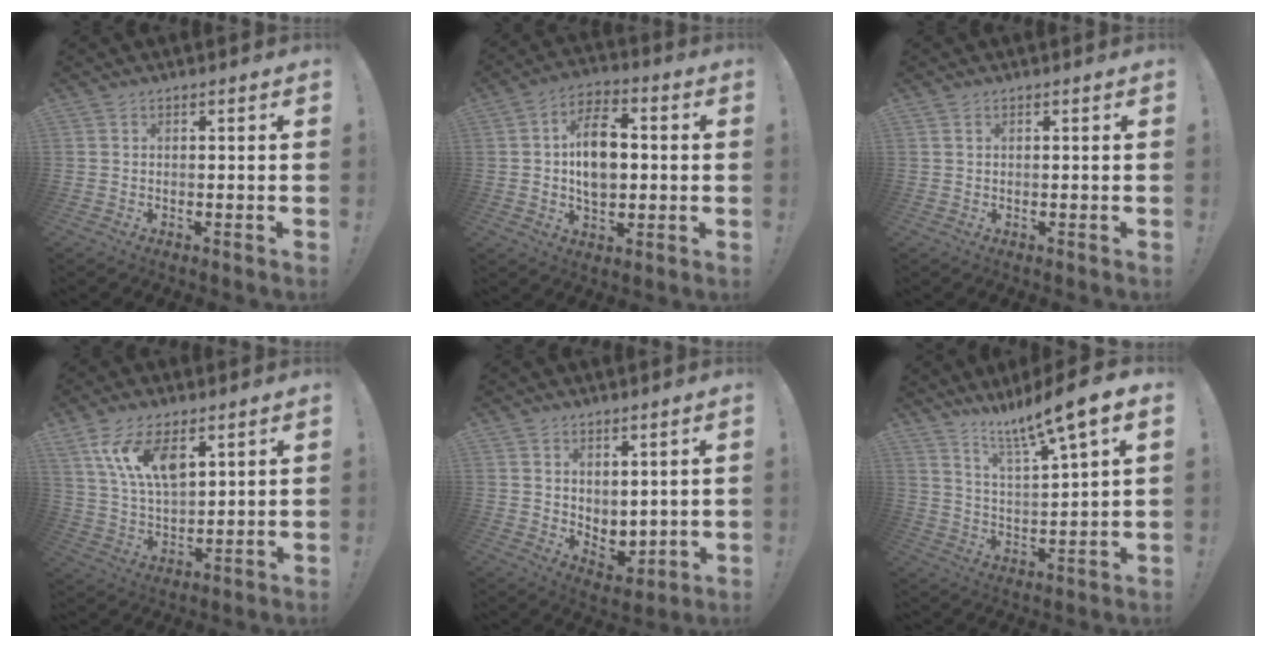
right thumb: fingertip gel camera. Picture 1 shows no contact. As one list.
[{"total": 12.6, "force": [0.0, 8.6, 9.3], "torque": [-0.151, 0.008, -0.002]}, {"total": 0.6, "force": [0.4, 0.3, 0.3], "torque": [-0.014, 0.004, 0.010]}, {"total": 12.5, "force": [7.0, 6.1, 8.4], "torque": [-0.160, -0.026, 0.130]}, {"total": 4.8, "force": [2.9, 3.5, 1.7], "torque": [-0.007, -0.033, 0.057]}, {"total": 12.0, "force": [9.5, 0.1, 7.3], "torque": [-0.134, -0.068, 0.149]}]